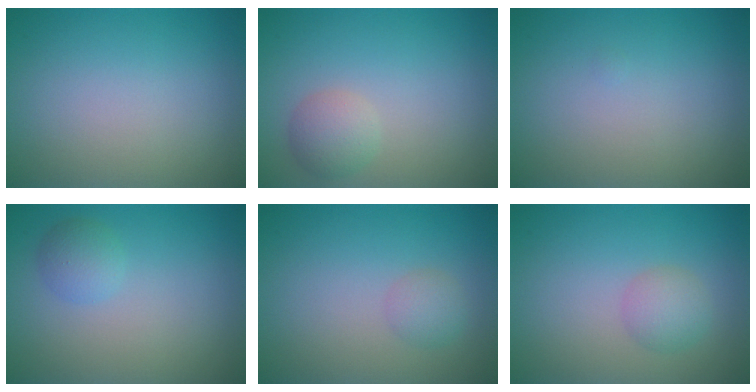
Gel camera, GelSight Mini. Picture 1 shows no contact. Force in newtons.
{"total": 2.2, "press": 2.2, "slide": 0.1}
{"total": 0.0}
{"total": 1.7, "press": 1.7, "slide": 0.1}
{"total": 1.5, "press": 1.5, "slide": 0.0}
{"total": 2.1, "press": 2.1, "slide": 0.1}